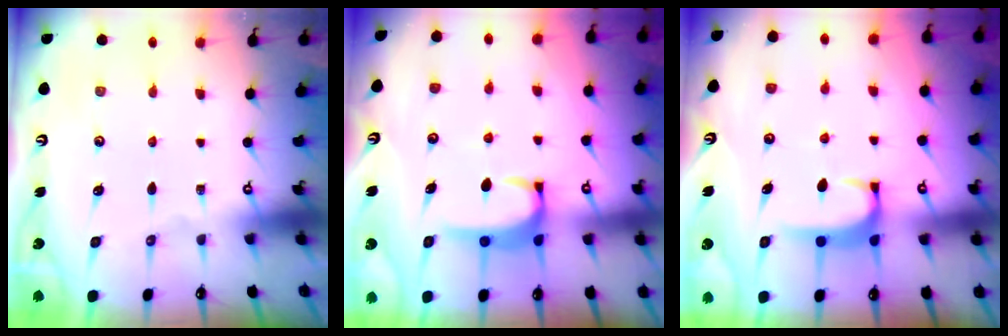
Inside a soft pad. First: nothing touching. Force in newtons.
{"total": 2.7, "press": 2.7, "slide": 0.3}
{"total": 2.0, "press": 1.9, "slide": 0.5}